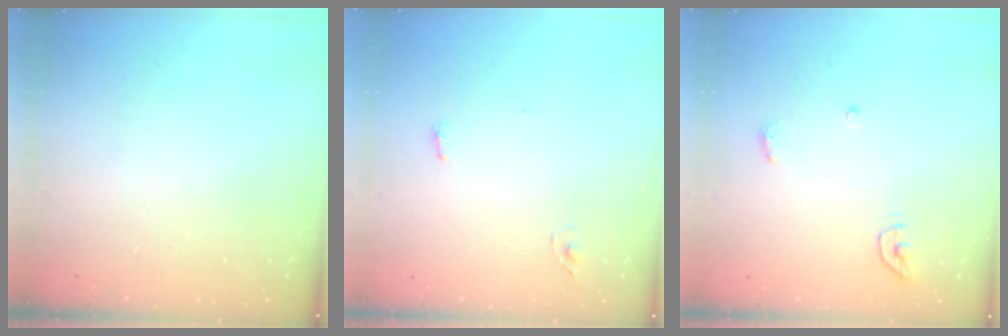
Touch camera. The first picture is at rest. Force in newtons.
{"total": 3.2, "press": 2.9, "slide": 1.5}
{"total": 3.9, "press": 3.8, "slide": 0.3}